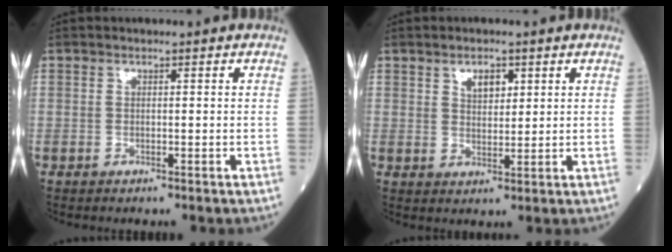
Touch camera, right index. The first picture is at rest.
{"total": 3.2, "force": [1.7, 1.7, 2.1], "torque": [-0.034, 0.002, 0.030]}